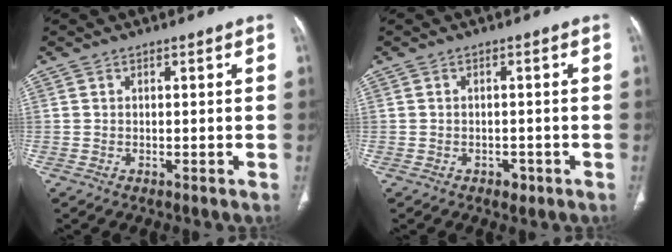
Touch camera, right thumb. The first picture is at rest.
{"total": 1.9, "force": [-1.0, 1.3, 0.9], "torque": [-0.006, 0.005, -0.010]}